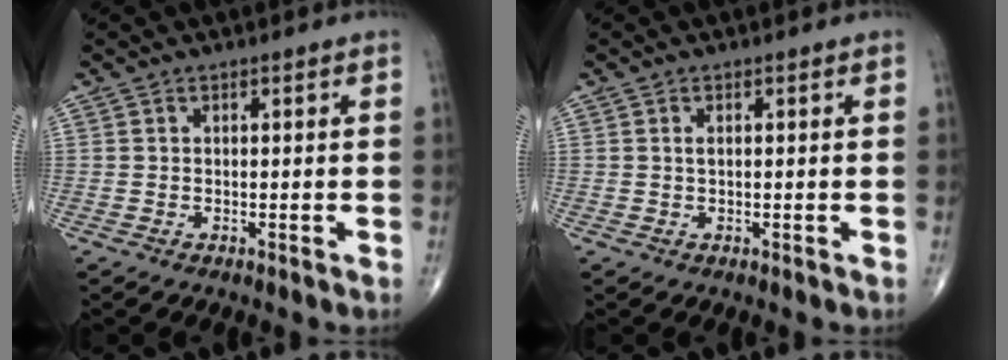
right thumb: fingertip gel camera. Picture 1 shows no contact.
{"total": 0.8, "force": [0.2, 0.4, 0.7], "torque": [-0.012, 0.004, 0.002]}